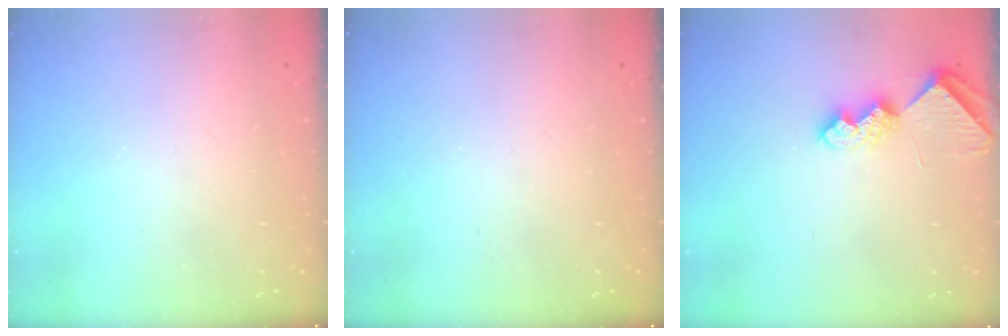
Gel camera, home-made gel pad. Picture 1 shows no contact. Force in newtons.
{"total": 0.0}
{"total": 7.9, "press": 7.8, "slide": 0.5}